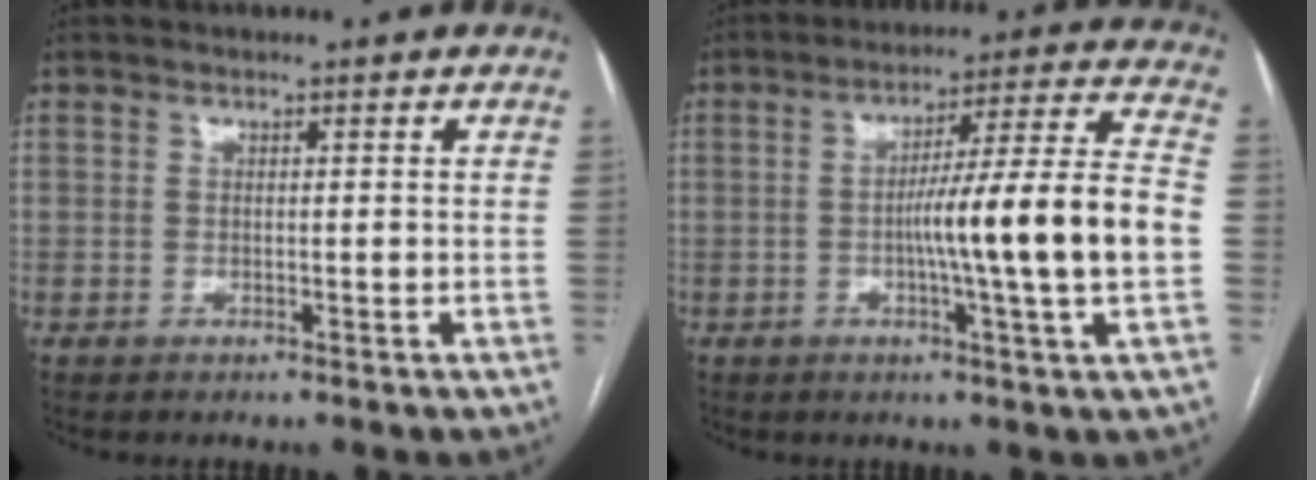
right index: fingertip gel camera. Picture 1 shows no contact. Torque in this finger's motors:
{"motor_torque": [0.81, 0.12, 0.57, 0.12]}